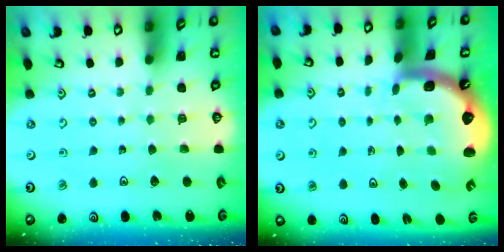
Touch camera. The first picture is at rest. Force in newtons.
{"total": 3.4, "press": 2.6, "slide": 2.3}